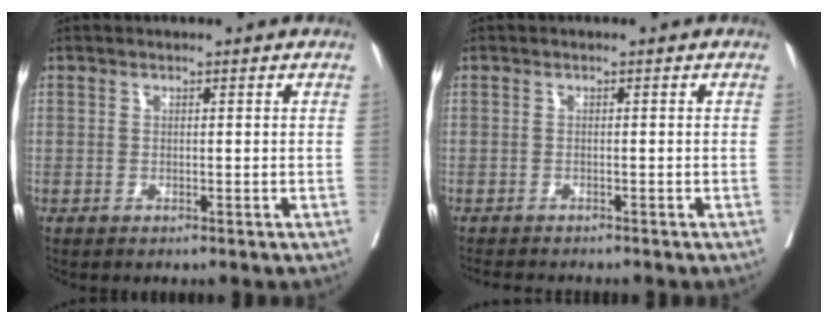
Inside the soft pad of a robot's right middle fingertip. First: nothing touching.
{"total": 3.9, "force": [-3.6, 0.5, 1.3], "torque": [-0.014, -0.010, -0.057]}